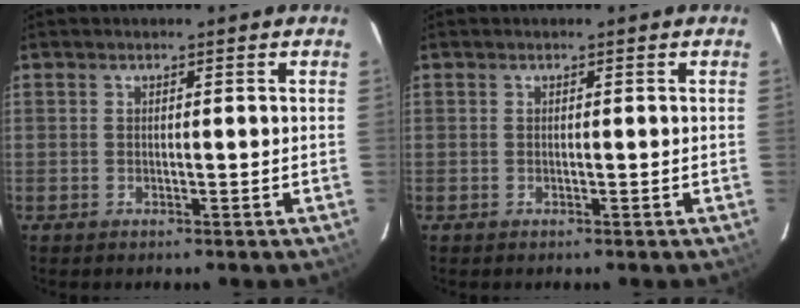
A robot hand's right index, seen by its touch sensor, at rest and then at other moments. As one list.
[{"total": 0.0}]